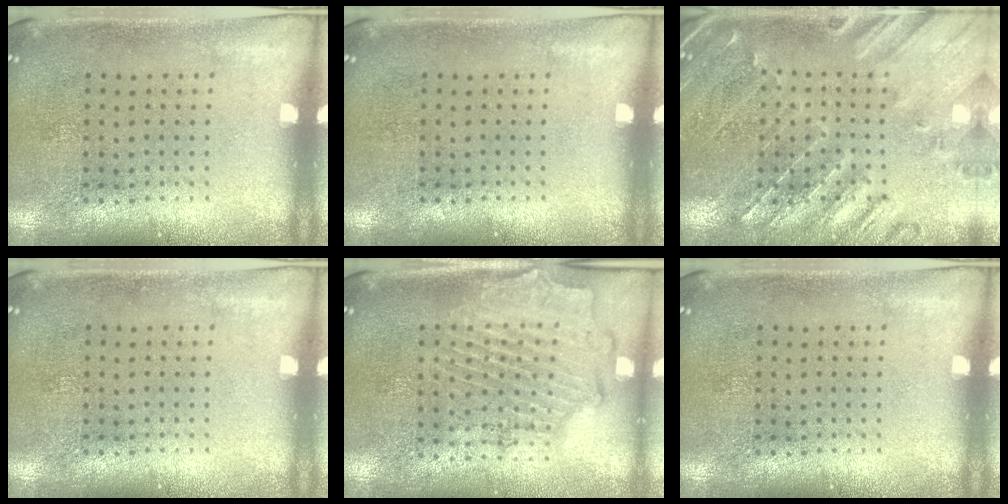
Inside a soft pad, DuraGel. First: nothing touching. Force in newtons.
{"total": 0.0}
{"total": 0.8, "press": 0.7, "slide": 0.3}
{"total": 0.0}
{"total": 1.9, "press": 1.7, "slide": 0.7}
{"total": 0.0}